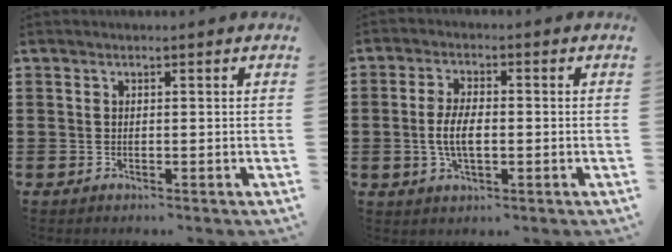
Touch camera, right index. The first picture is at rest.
{"total": 5.3, "force": [-0.7, 2.2, 4.7], "torque": [-0.105, -0.003, -0.019]}